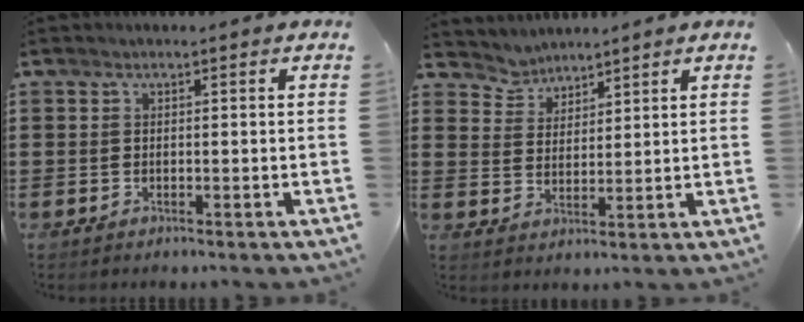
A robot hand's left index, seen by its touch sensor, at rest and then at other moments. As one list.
[{"total": 3.6, "force": [3.4, 1.1, -0.5], "torque": [-0.008, -0.012, 0.063]}]